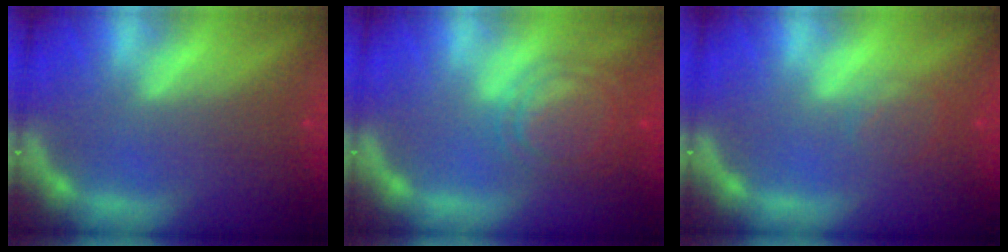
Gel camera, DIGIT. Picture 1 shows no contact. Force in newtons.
{"total": 6.5}
{"total": 2.0}